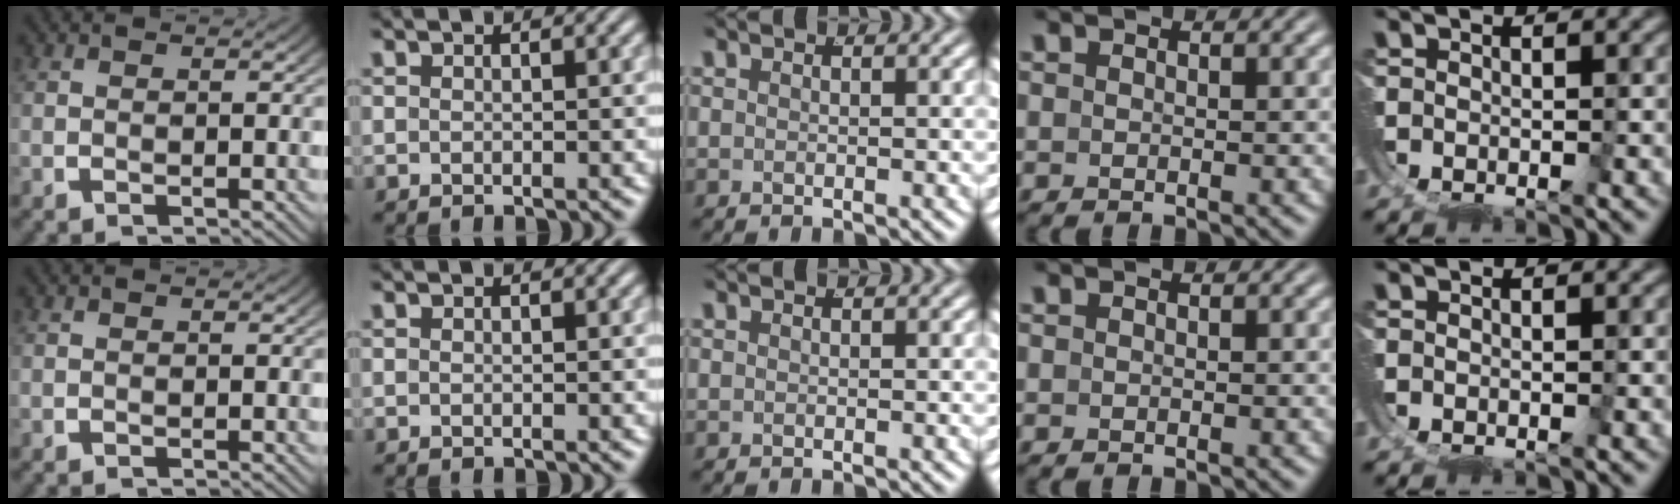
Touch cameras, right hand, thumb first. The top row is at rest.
{}